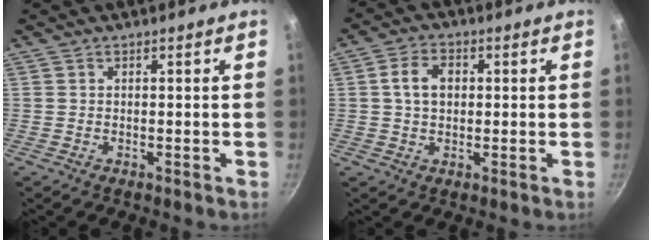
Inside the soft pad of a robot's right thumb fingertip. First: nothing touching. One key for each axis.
{"total": 5.8, "fx": 0.8, "fy": 4.1, "fz": 4.0, "tx": -0.057, "ty": 0.010, "tz": 0.010}